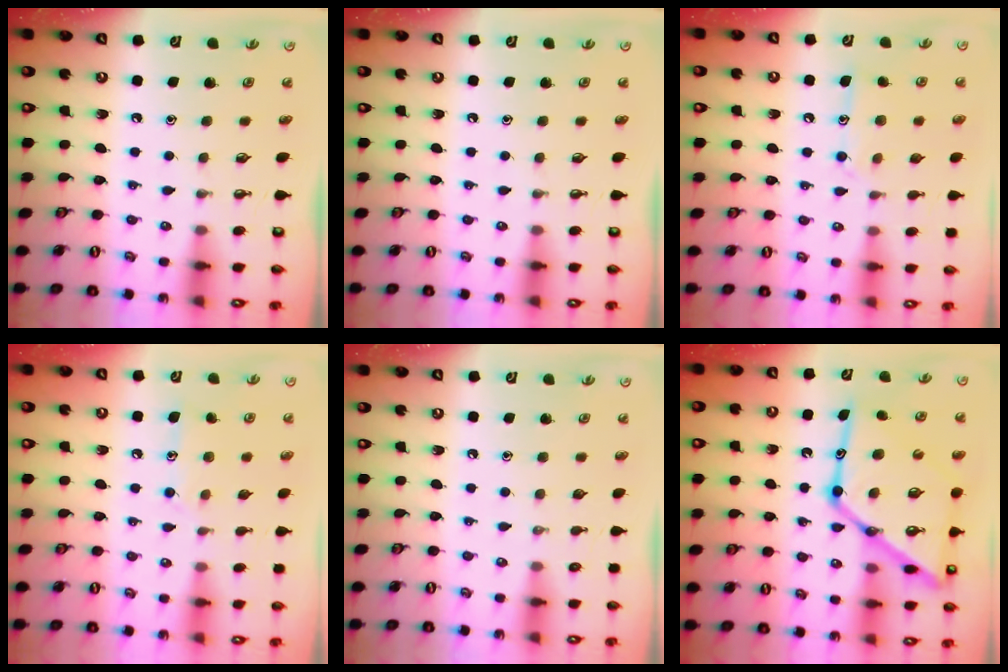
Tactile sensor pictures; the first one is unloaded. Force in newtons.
{"total": 0.0}
{"total": 10.8, "press": 10.8, "slide": 0.7}
{"total": 9.6, "press": 9.6, "slide": 0.6}
{"total": 0.0}
{"total": 24.2, "press": 24.1, "slide": 2.0}